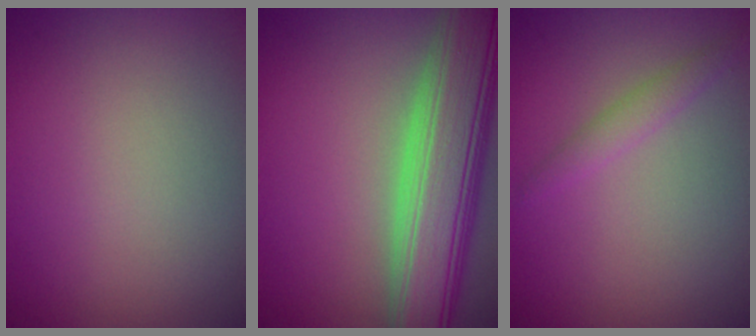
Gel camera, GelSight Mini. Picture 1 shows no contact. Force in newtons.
{"total": 9.3, "press": 9.3, "slide": 0.7}
{"total": 1.4, "press": 1.4, "slide": 0.1}